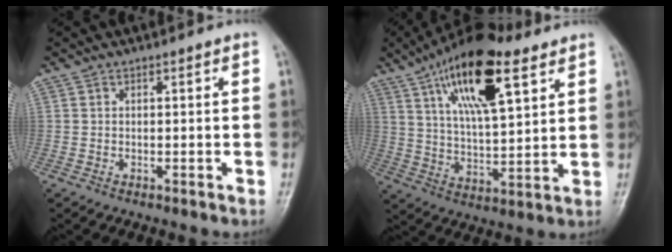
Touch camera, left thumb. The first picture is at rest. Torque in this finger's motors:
{"motor_torque": [0.84, -0.08, 1.89, -0.88, 0.21]}